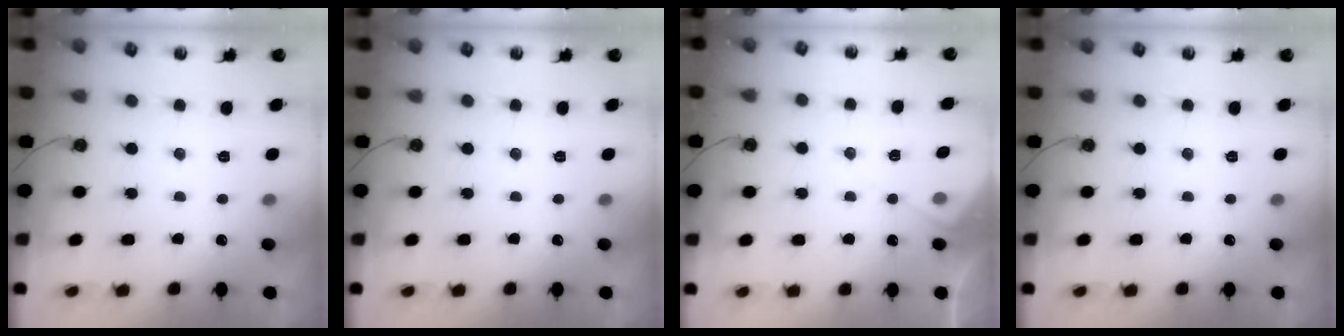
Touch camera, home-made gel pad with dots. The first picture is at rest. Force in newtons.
{"total": 0.0}
{"total": 6.0, "press": 6.0, "slide": 0.9}
{"total": 0.0}